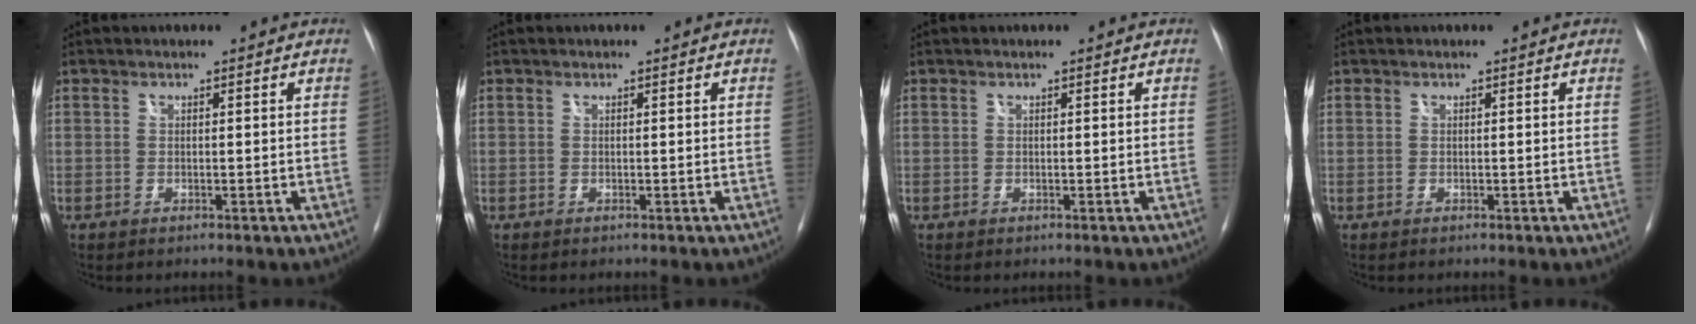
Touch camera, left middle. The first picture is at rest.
{"total": 0.0}
{"total": 0.0}
{"total": 0.0}